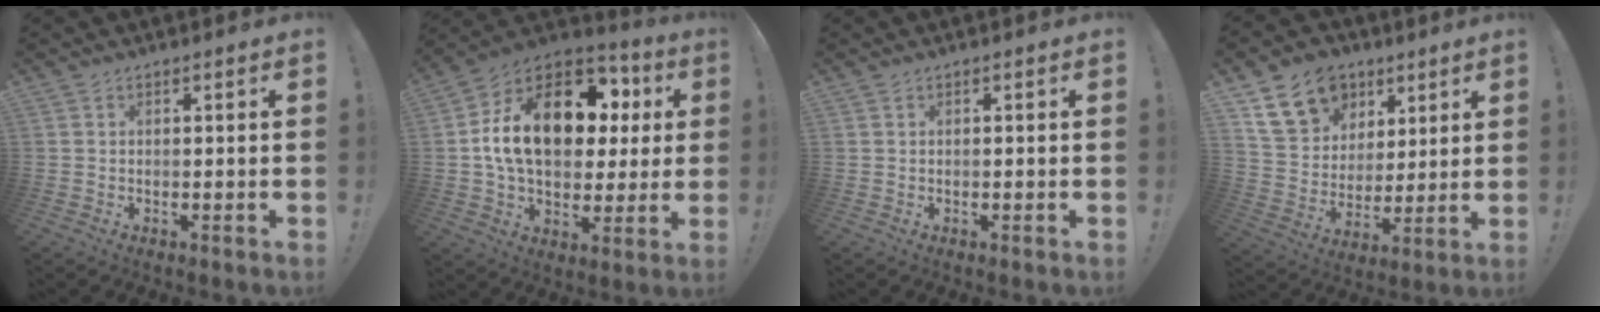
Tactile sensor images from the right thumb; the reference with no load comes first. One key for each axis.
{"total": 21.7, "fx": 4.7, "fy": 13.9, "fz": 16.0, "tx": -0.260, "ty": -0.004, "tz": 0.092}
{"total": 0.0}
{"total": 17.1, "fx": 8.8, "fy": 13.1, "fz": 6.6, "tx": -0.103, "ty": -0.036, "tz": 0.181}